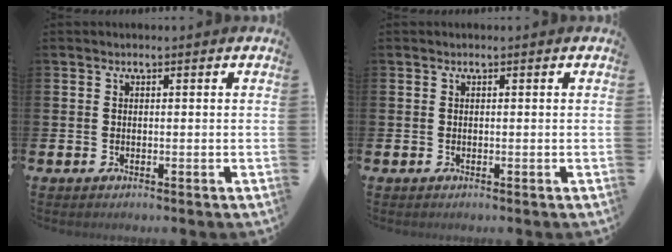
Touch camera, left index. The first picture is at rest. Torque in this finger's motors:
{"motor_torque": [0.00, 0.00, 0.00, 0.00]}